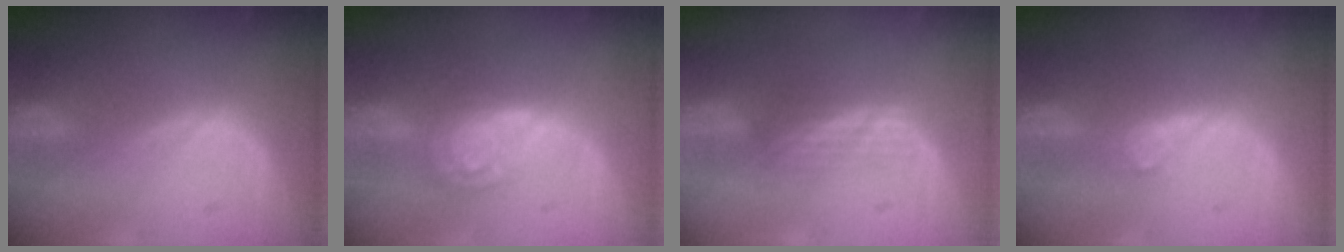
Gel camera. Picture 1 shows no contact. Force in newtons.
{"total": 6.6, "press": 6.6, "slide": 0.4}
{"total": 2.4, "press": 2.3, "slide": 0.8}
{"total": 2.6, "press": 2.6, "slide": 0.3}